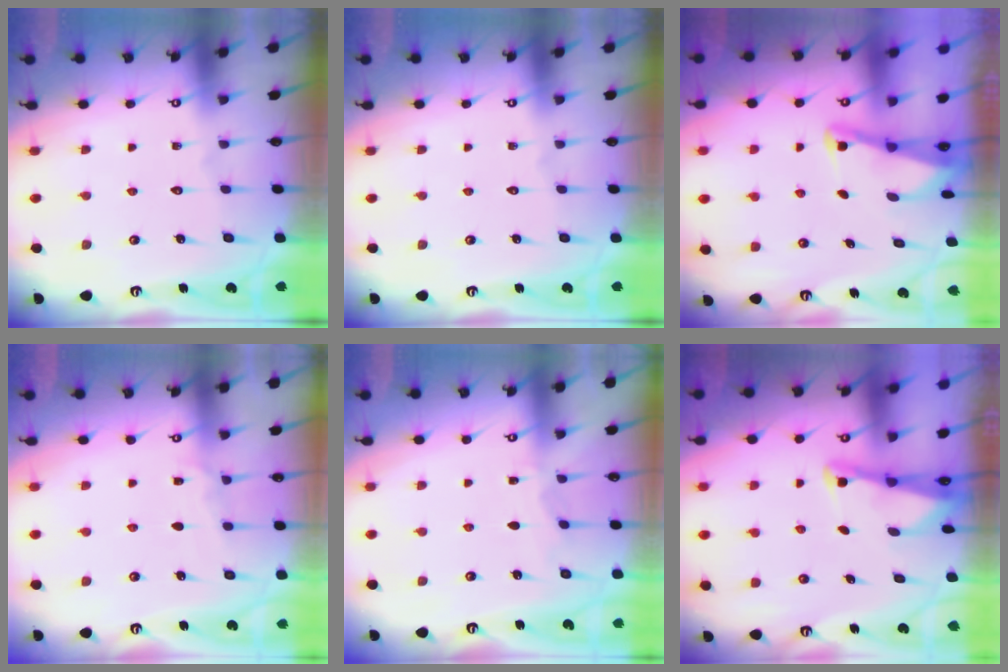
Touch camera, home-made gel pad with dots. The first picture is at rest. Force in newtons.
{"total": 0.0}
{"total": 2.0, "press": 2.0, "slide": 0.4}
{"total": 4.4, "press": 4.4, "slide": 0.5}
{"total": 4.2, "press": 4.2, "slide": 0.6}
{"total": 2.0, "press": 2.0, "slide": 0.3}